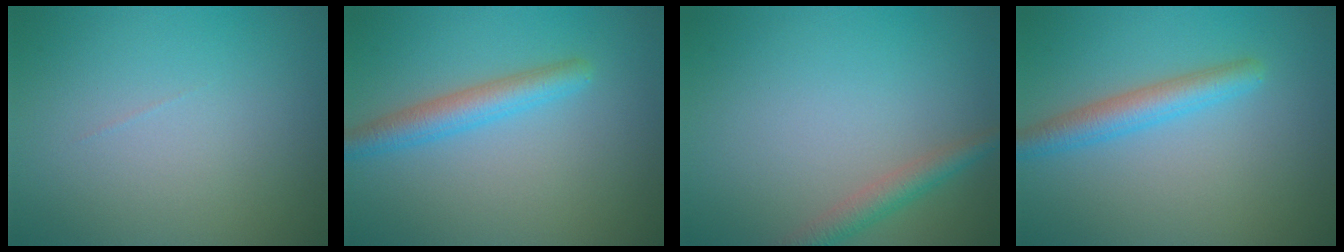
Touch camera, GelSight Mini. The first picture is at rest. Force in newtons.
{"total": 3.1, "press": 3.1, "slide": 0.1}
{"total": 2.4, "press": 2.4, "slide": 0.0}
{"total": 3.1, "press": 3.1, "slide": 0.1}